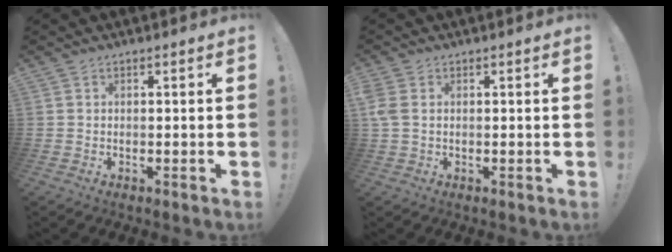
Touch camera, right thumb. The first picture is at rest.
{"total": 3.5, "force": [0.7, 2.4, 2.5], "torque": [-0.067, 0.004, 0.014]}